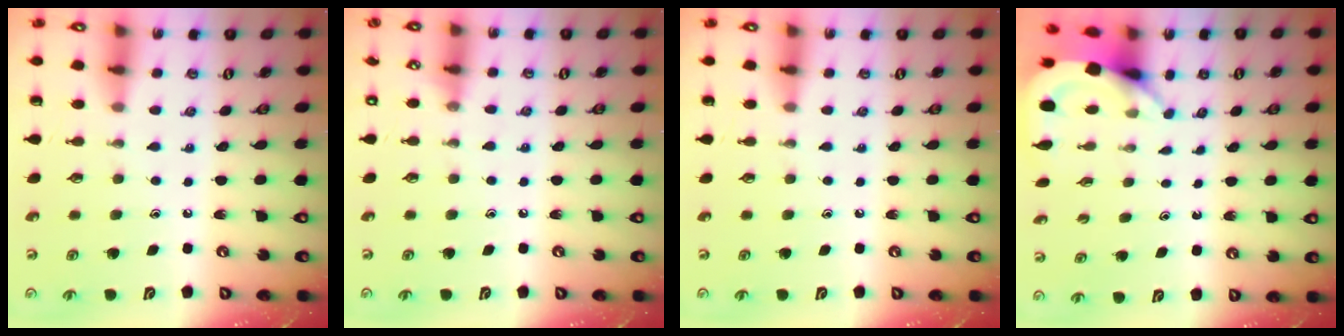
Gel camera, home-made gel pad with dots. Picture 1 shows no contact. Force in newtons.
{"total": 3.0, "press": 2.9, "slide": 0.4}
{"total": 0.0}
{"total": 3.7, "press": 3.7, "slide": 0.2}